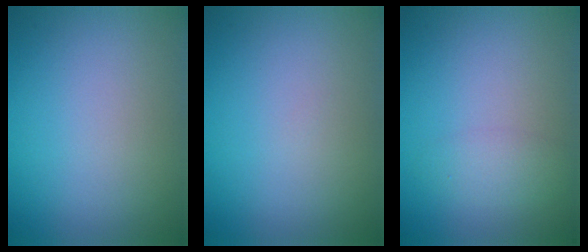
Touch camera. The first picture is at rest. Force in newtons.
{"total": 0.0}
{"total": 1.7, "press": 1.7, "slide": 0.1}